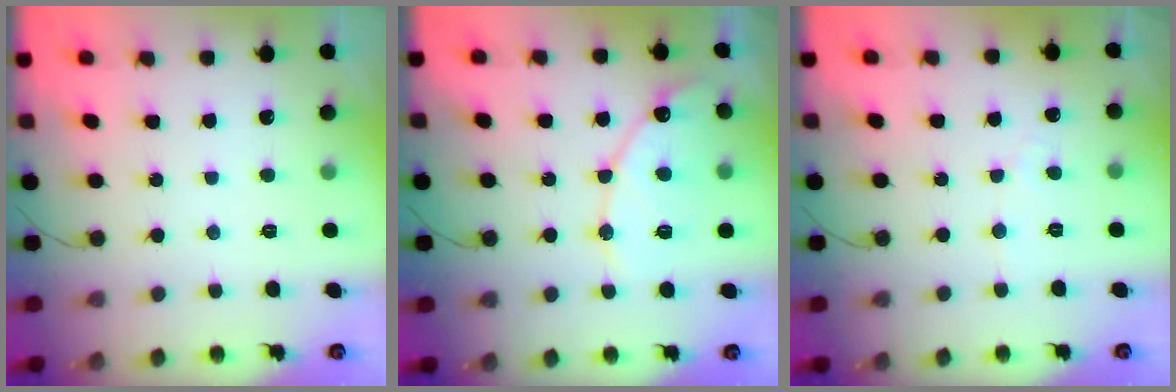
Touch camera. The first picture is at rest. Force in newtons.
{"total": 12.5, "press": 12.5, "slide": 1.0}
{"total": 2.4, "press": 2.4, "slide": 0.2}